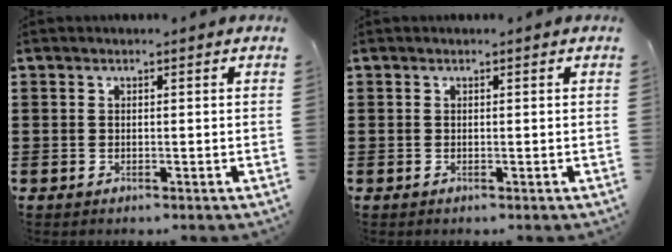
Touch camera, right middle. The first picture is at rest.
{"total": 0.0}